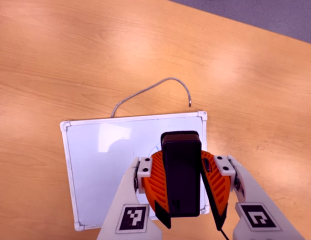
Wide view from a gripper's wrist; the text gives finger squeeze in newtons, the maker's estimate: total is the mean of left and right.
{"total": 11.3, "left": 10.4, "right": 12.2}